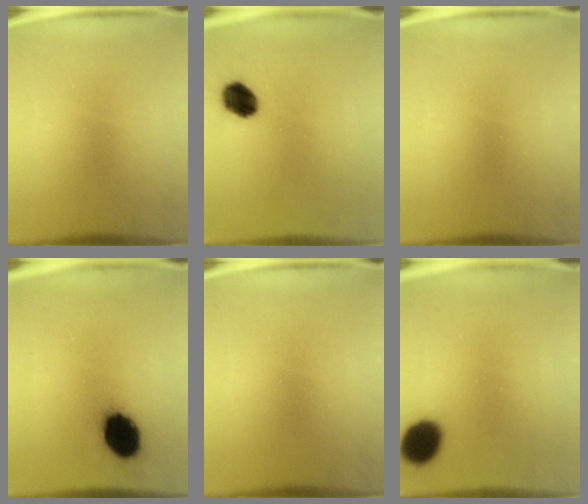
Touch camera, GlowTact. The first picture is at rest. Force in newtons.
{"total": 7.7}
{"total": 0.0}
{"total": 14.2}
{"total": 0.0}
{"total": 12.3}